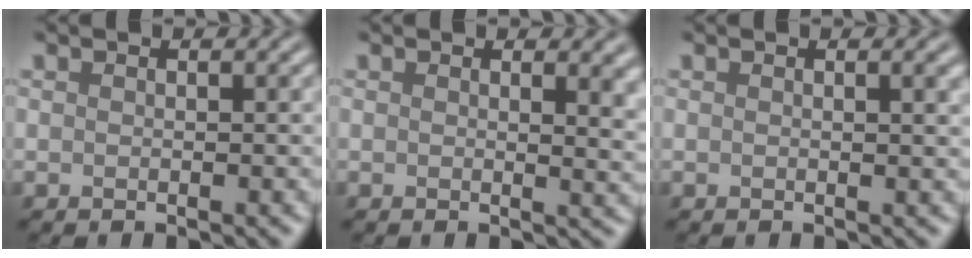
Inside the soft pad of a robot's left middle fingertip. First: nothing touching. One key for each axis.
{"total": 3.1, "fx": 1.2, "fy": 1.4, "fz": 2.5, "tx": -0.021, "ty": -0.002, "tz": 0.017}
{"total": 1.1, "fx": 0.5, "fy": 0.1, "fz": 1.0, "tx": -0.012, "ty": -0.001, "tz": 0.008}